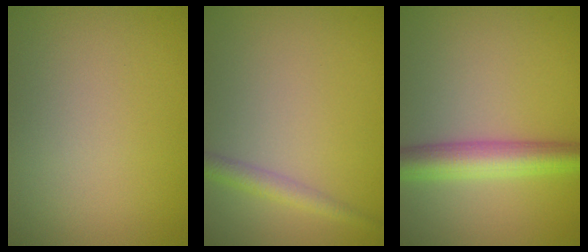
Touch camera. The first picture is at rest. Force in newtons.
{"total": 2.0, "press": 2.0, "slide": 0.1}
{"total": 5.1, "press": 5.1, "slide": 0.1}